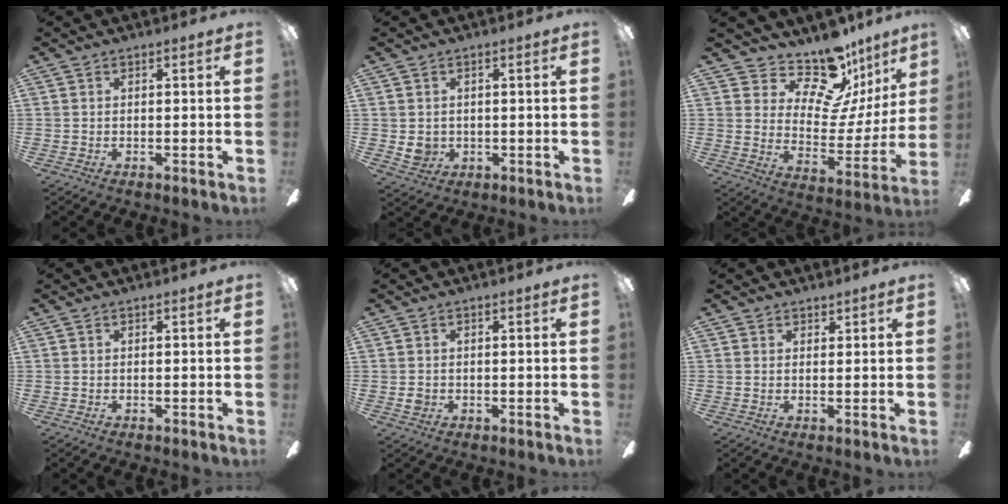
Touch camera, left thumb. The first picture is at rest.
{"total": 3.9, "force": [0.2, 3.7, 1.4], "torque": [-0.015, 0.003, 0.005]}
{"total": 16.3, "force": [13.1, 7.0, 6.6], "torque": [-0.113, -0.112, 0.229]}
{"total": 0.0}
{"total": 1.6, "force": [0.0, 1.5, 0.7], "torque": [-0.006, 0.002, -0.004]}
{"total": 1.5, "force": [1.3, 0.8, 0.0], "torque": [0.008, -0.005, 0.025]}